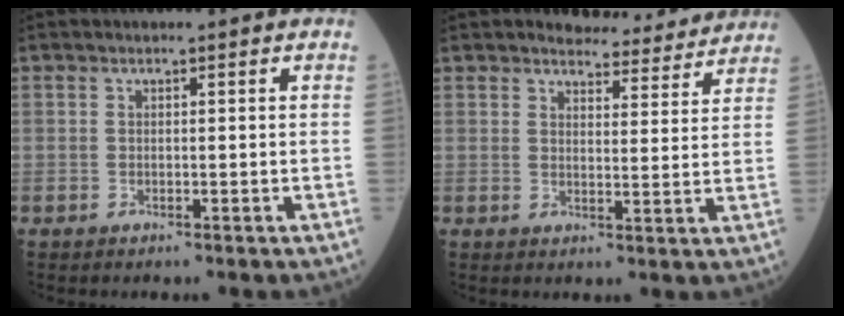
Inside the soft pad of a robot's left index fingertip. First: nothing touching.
{"total": 7.9, "force": [7.7, 1.8, 1.0], "torque": [-0.005, -0.010, 0.086]}